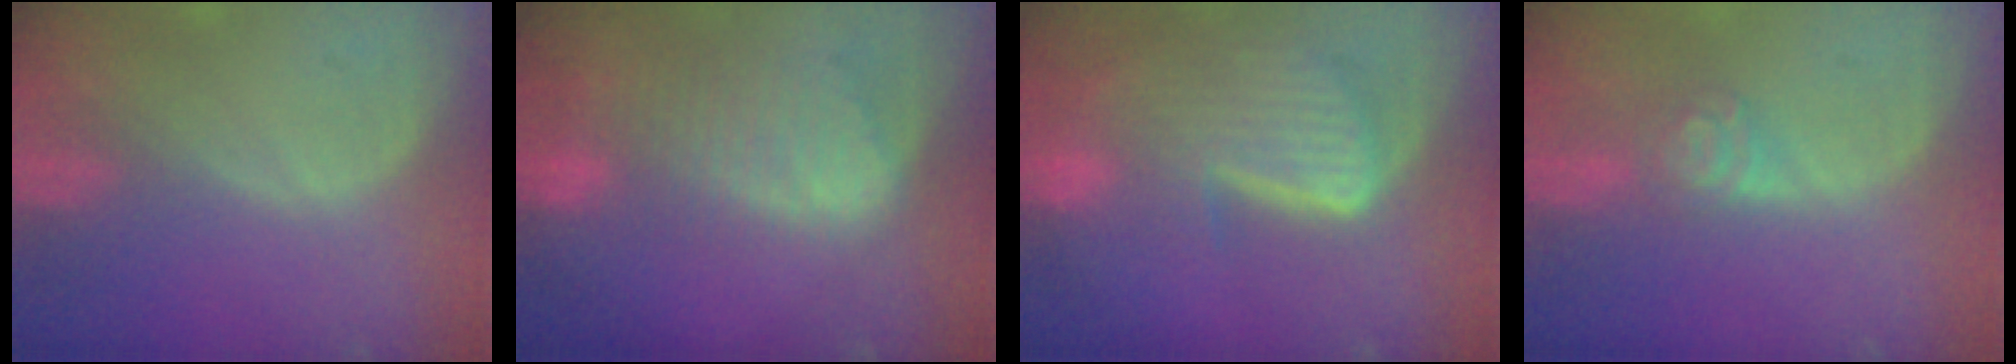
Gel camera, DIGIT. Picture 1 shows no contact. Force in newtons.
{"total": 9.3, "press": 8.1, "slide": 4.4}
{"total": 9.3, "press": 8.0, "slide": 4.6}
{"total": 4.3, "press": 4.0, "slide": 1.6}